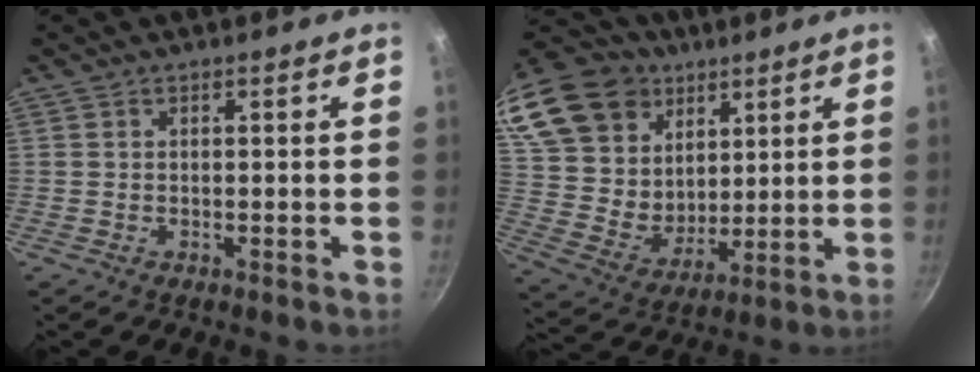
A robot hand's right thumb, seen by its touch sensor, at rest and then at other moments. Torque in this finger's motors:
{"motor_torque": [-0.80, 1.47, 0.06, 0.26, 0.09]}